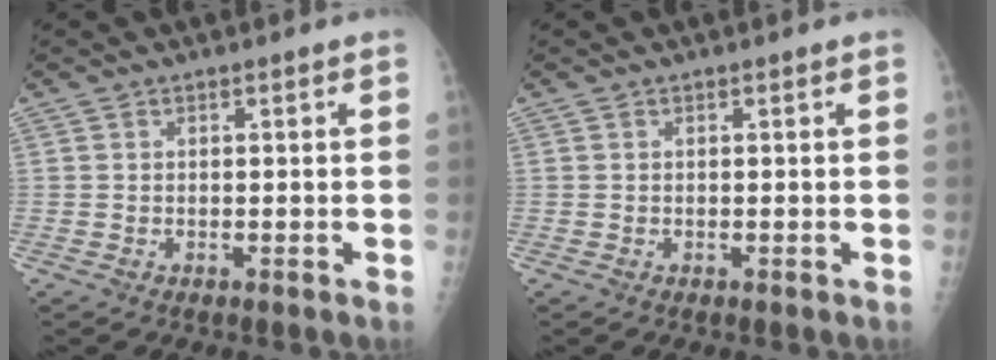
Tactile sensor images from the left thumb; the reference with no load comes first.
{"total": 0.0}